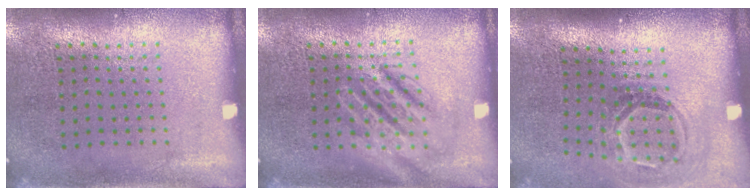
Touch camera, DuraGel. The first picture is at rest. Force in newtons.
{"total": 2.8, "press": 2.8, "slide": 0.3}
{"total": 1.9, "press": 1.2, "slide": 1.4}